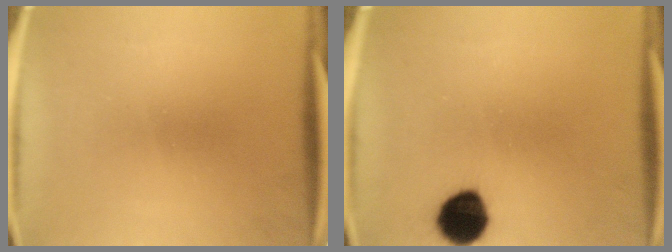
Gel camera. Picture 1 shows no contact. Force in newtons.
{"total": 9.7}